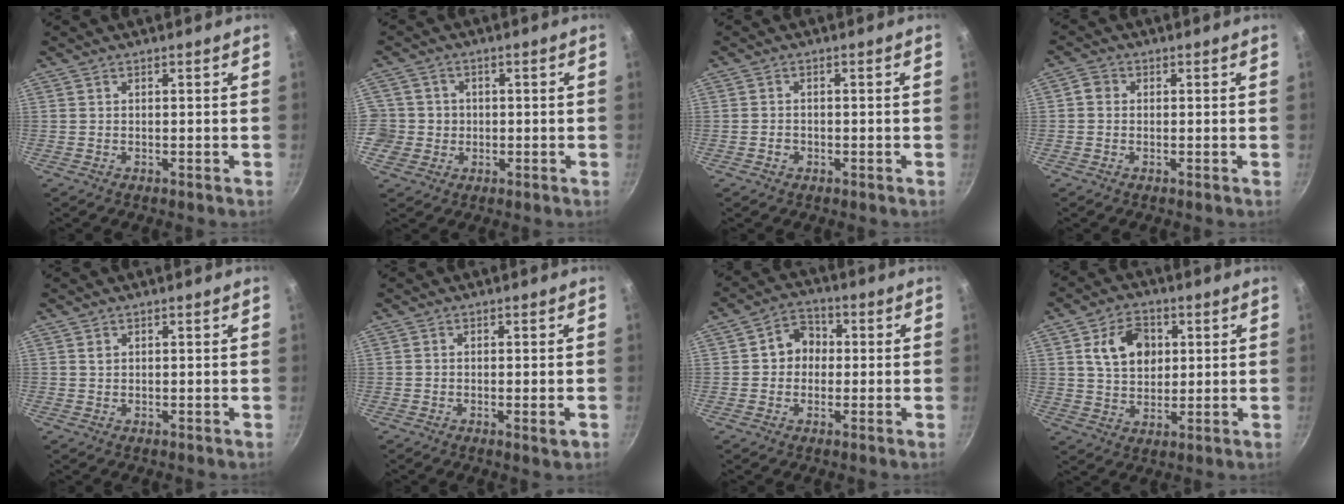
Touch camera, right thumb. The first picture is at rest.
{"total": 6.4, "force": [-0.3, 6.3, 1.3], "torque": [-0.004, 0.012, -0.008]}
{"total": 1.4, "force": [-0.6, 1.2, 0.4], "torque": [-0.005, 0.006, -0.006]}
{"total": 2.2, "force": [0.1, 2.0, 0.9], "torque": [-0.014, 0.006, -0.006]}
{"total": 0.8, "force": [0.4, 0.6, 0.3], "torque": [-0.004, -0.001, 0.006]}
{"total": 2.2, "force": [-0.7, 0.4, 2.0], "torque": [-0.041, -0.003, -0.013]}
{"total": 6.4, "force": [0.2, 5.6, 3.2], "torque": [-0.010, 0.012, -0.006]}
{"total": 10.0, "force": [2.8, 7.2, 6.4], "torque": [-0.084, -0.003, 0.046]}